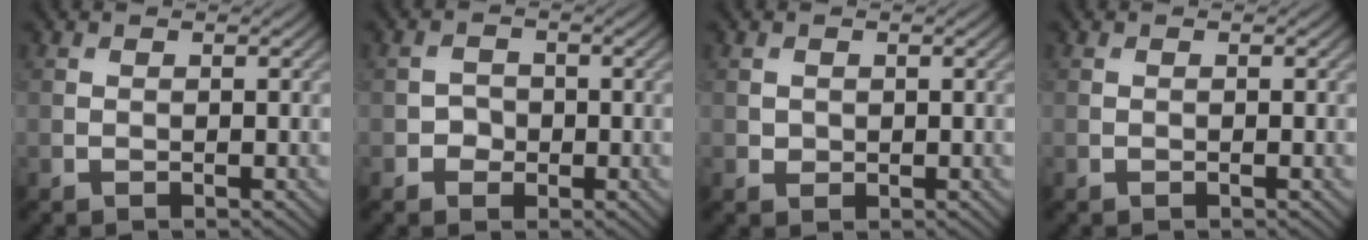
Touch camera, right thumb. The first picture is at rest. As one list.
[{"total": 1.8, "force": [-0.6, 1.7, 0.5], "torque": [-0.003, 0.000, -0.015]}, {"total": 1.0, "force": [0.3, 1.0, 0.3], "torque": [-0.008, -0.004, 0.006]}, {"total": 0.0}]